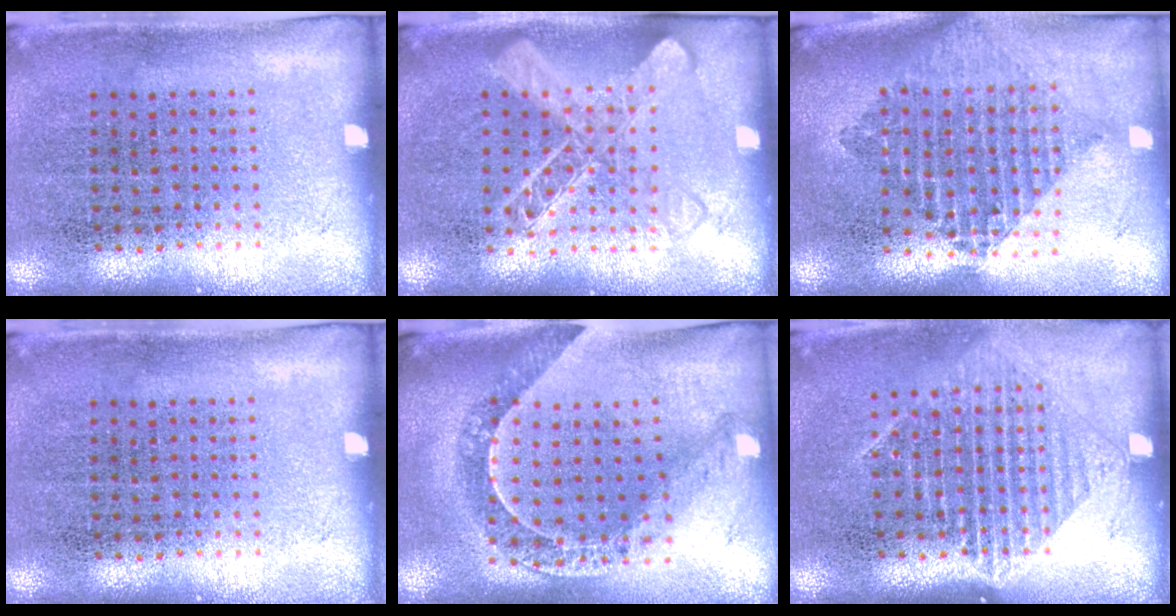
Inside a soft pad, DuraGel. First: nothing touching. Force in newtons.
{"total": 1.6, "press": 1.6, "slide": 0.4}
{"total": 2.1, "press": 1.7, "slide": 1.2}
{"total": 0.0}
{"total": 1.2, "press": 1.1, "slide": 0.2}
{"total": 1.4, "press": 1.3, "slide": 0.7}